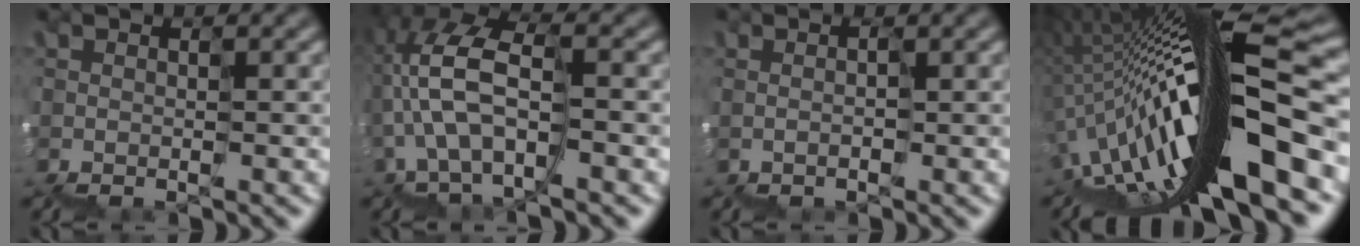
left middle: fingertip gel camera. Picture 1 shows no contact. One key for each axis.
{"total": 7.2, "fx": -0.6, "fy": 3.7, "fz": 6.2, "tx": -0.158, "ty": 0.036, "tz": -0.014}
{"total": 0.0}
{"total": 13.2, "fx": -4.1, "fy": 2.7, "fz": 12.3, "tx": -0.211, "ty": 0.049, "tz": -0.071}